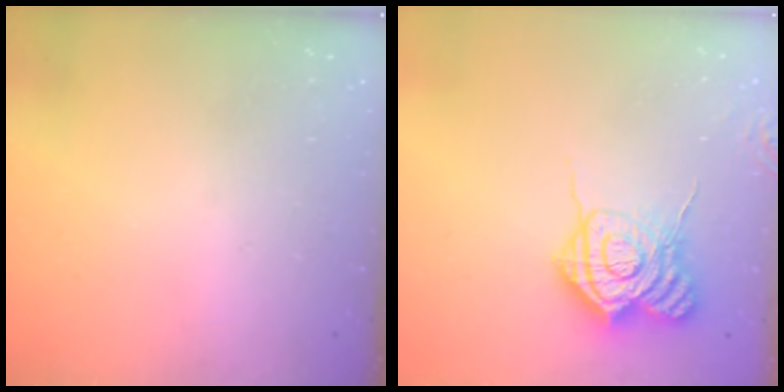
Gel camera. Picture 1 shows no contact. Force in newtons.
{"total": 15.5, "press": 15.5, "slide": 1.1}